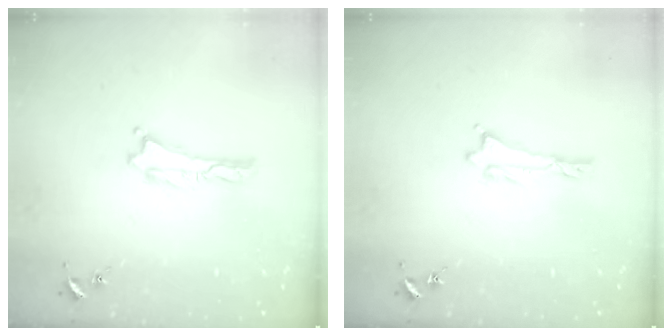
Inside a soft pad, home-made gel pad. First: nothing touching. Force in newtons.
{"total": 0.5, "press": 0.5, "slide": 0.2}